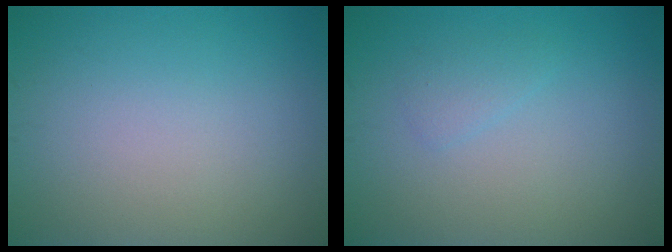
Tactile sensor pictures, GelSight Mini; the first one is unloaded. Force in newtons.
{"total": 1.1, "press": 1.1, "slide": 0.1}